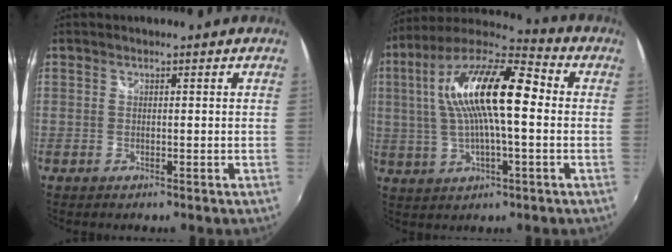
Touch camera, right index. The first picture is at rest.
{"total": 19.0, "force": [2.2, 5.5, 18.1], "torque": [-0.333, 0.023, 0.024]}